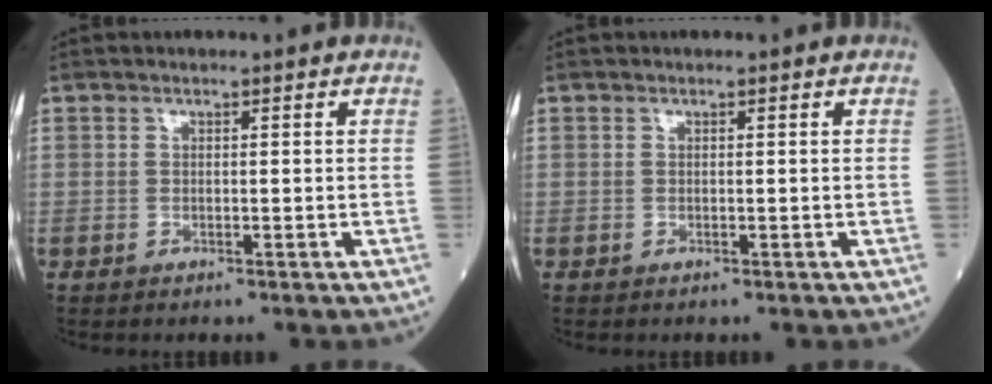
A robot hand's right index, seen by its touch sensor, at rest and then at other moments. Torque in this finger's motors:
{"motor_torque": [0.00, 0.00, 0.00, 0.00]}